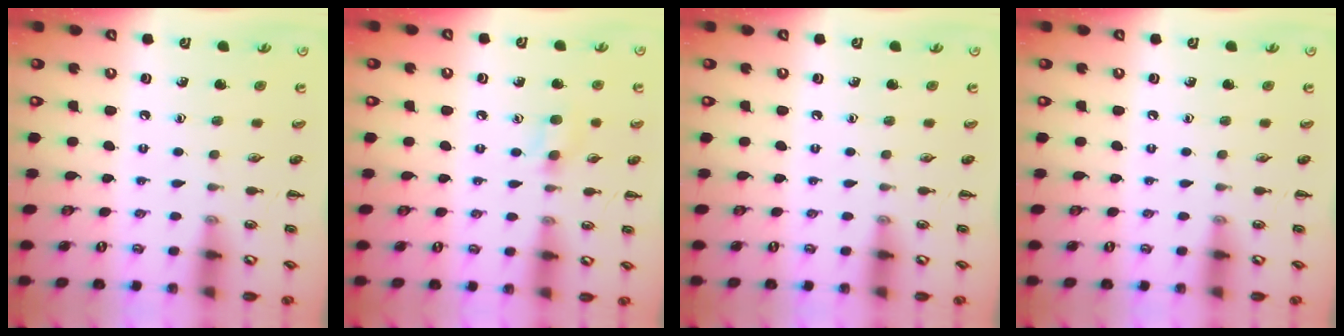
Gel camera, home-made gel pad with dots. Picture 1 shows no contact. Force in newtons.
{"total": 5.8, "press": 5.6, "slide": 1.7}
{"total": 0.0}
{"total": 0.0}